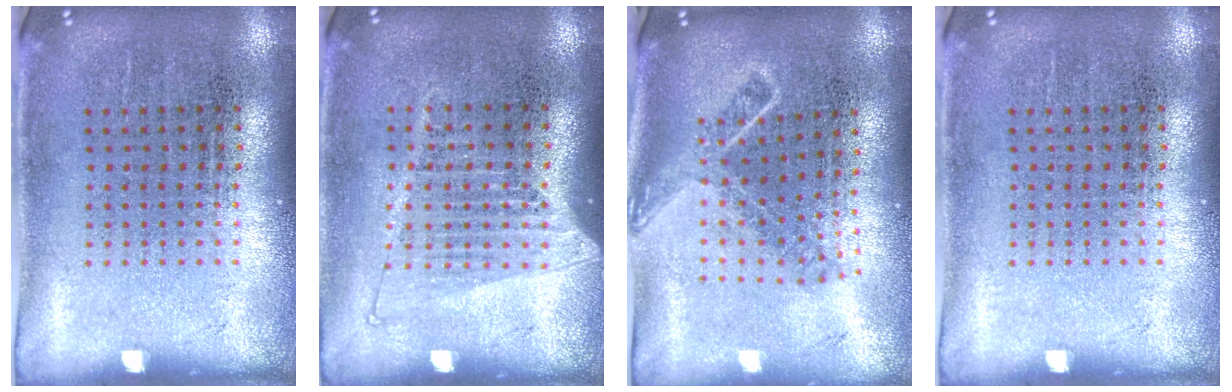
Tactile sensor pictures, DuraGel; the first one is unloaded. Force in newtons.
{"total": 1.3, "press": 1.1, "slide": 0.5}
{"total": 1.7, "press": 1.2, "slide": 1.1}
{"total": 0.0}